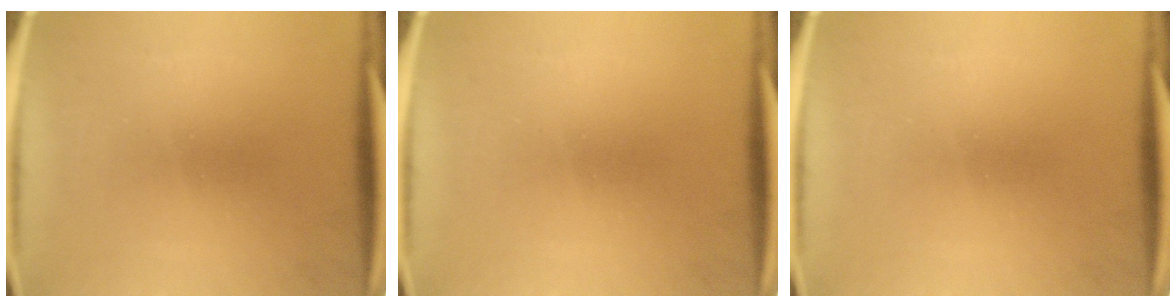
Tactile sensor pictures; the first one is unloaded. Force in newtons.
{"total": 0.0}
{"total": 0.0}